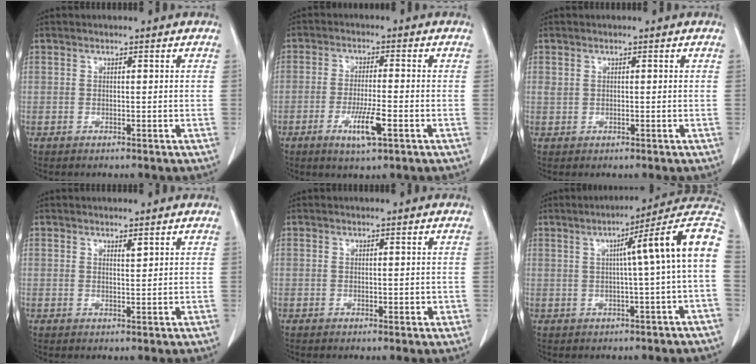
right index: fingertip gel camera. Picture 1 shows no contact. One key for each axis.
{"total": 6.0, "fx": -2.6, "fy": 0.7, "fz": 5.3, "tx": -0.101, "ty": -0.007, "tz": -0.043}
{"total": 0.8, "fx": 0.4, "fy": 0.6, "fz": 0.3, "tx": -0.007, "ty": 0.008, "tz": 0.009}
{"total": 1.0, "fx": 0.7, "fy": 0.1, "fz": 0.7, "tx": -0.014, "ty": -0.006, "tz": 0.011}
{"total": 0.9, "fx": -0.1, "fy": 0.5, "fz": 0.7, "tx": -0.009, "ty": 0.001, "tz": 0.001}
{"total": 11.8, "fx": 1.2, "fy": -1.1, "fz": 11.7, "tx": -0.149, "ty": 0.034, "tz": 0.011}